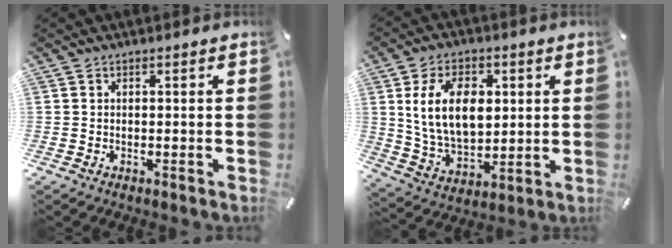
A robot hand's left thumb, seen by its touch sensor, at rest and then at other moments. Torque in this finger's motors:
{"motor_torque": [0.39, 0.89, 1.52, -1.28, 0.42]}